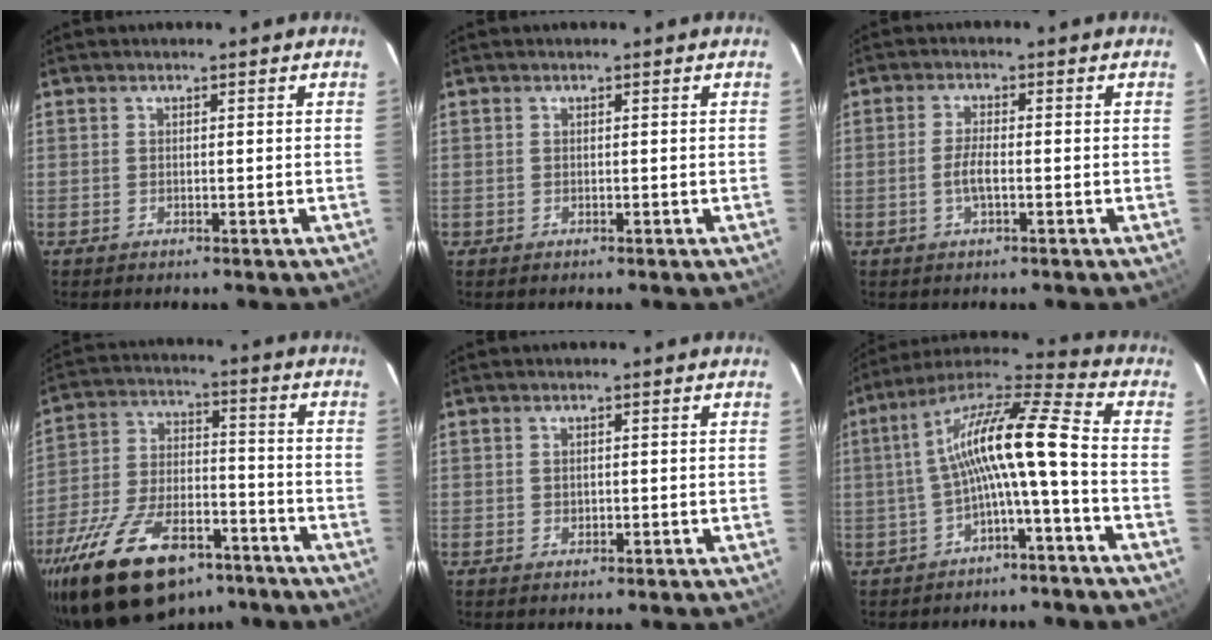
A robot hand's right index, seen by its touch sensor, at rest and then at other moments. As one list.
[{"total": 0.5, "force": [-0.1, 0.5, -0.1], "torque": [0.002, 0.002, 0.000]}, {"total": 3.1, "force": [-1.0, 0.8, 2.9], "torque": [-0.060, -0.002, -0.019]}, {"total": 23.5, "force": [-15.9, 11.1, 13.3], "torque": [-0.271, -0.015, -0.252]}, {"total": 0.8, "force": [0.1, 0.8, 0.1], "torque": [0.002, 0.000, 0.003]}, {"total": 13.1, "force": [-2.3, 0.7, 12.8], "torque": [-0.250, 0.022, -0.048]}]